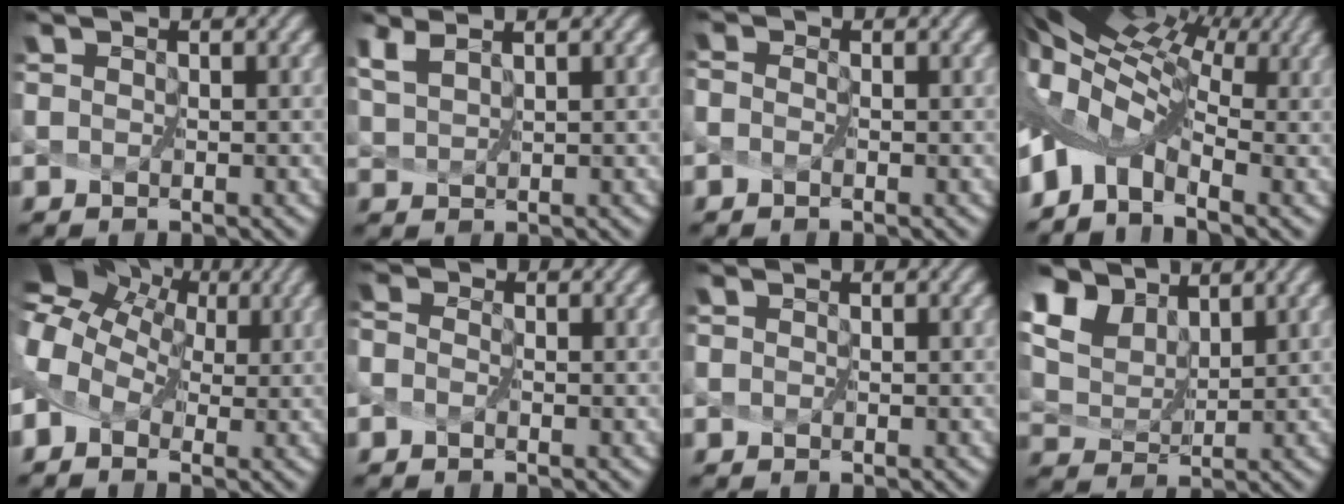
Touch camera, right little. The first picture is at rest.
{"total": 1.5, "force": [1.4, -0.3, 0.1], "torque": [-0.019, 0.001, 0.046]}
{"total": 0.7, "force": [-0.6, 0.2, 0.2], "torque": [-0.007, 0.001, -0.008]}
{"total": 9.4, "force": [0.9, 5.3, 7.7], "torque": [-0.168, 0.008, 0.024]}
{"total": 9.7, "force": [3.7, 6.8, 5.8], "torque": [-0.124, 0.043, 0.049]}
{"total": 1.0, "force": [-0.7, 0.4, 0.5], "torque": [-0.015, 0.001, -0.011]}
{"total": 0.0}
{"total": 8.5, "force": [6.2, 4.6, 3.7], "torque": [-0.134, 0.014, 0.124]}